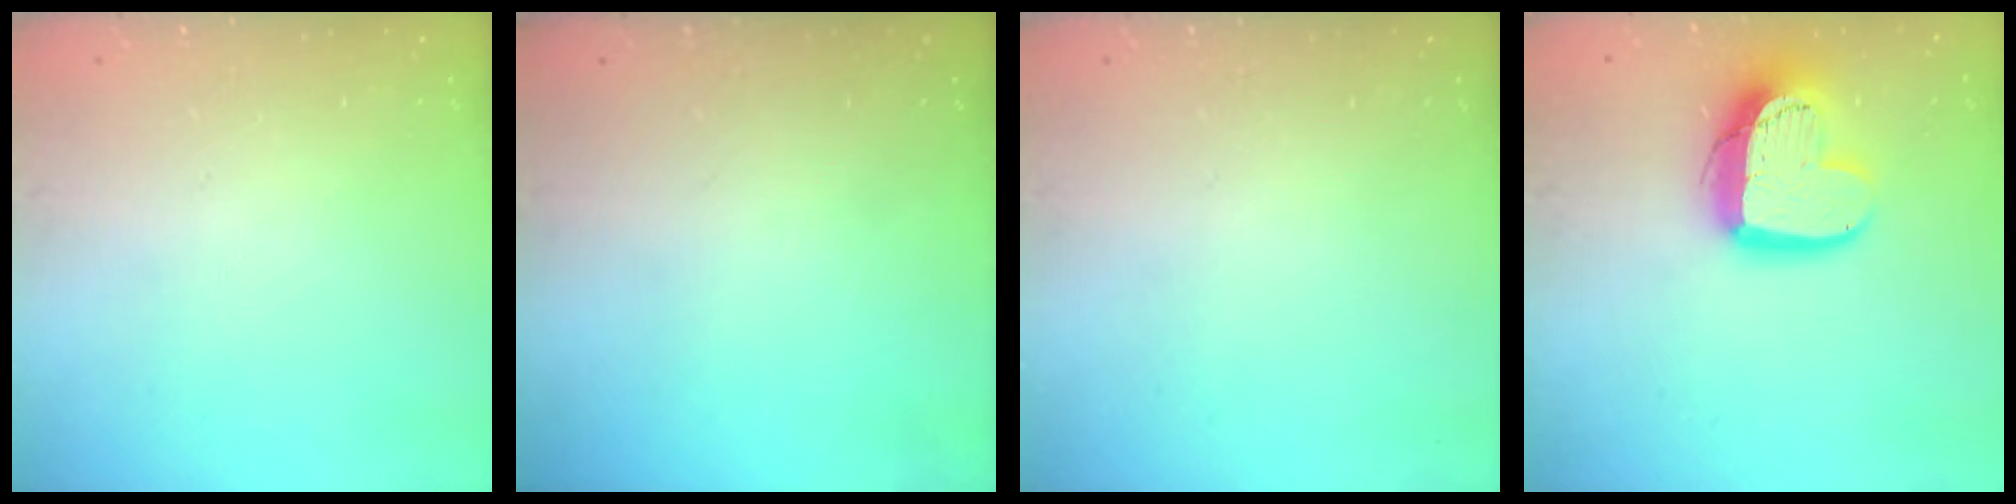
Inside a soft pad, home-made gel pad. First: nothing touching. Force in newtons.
{"total": 0.0}
{"total": 0.0}
{"total": 14.7, "press": 14.6, "slide": 1.2}